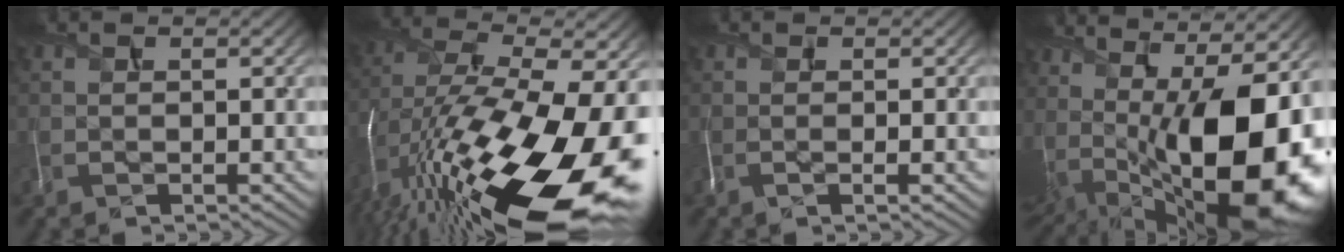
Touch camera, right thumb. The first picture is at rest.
{"total": 20.3, "force": [-8.3, 8.6, 16.5], "torque": [-0.342, -0.060, -0.118]}
{"total": 1.2, "force": [-0.3, 0.2, 1.1], "torque": [-0.022, -0.001, -0.009]}
{"total": 19.6, "force": [0.3, 10.8, 16.3], "torque": [-0.235, -0.026, 0.026]}